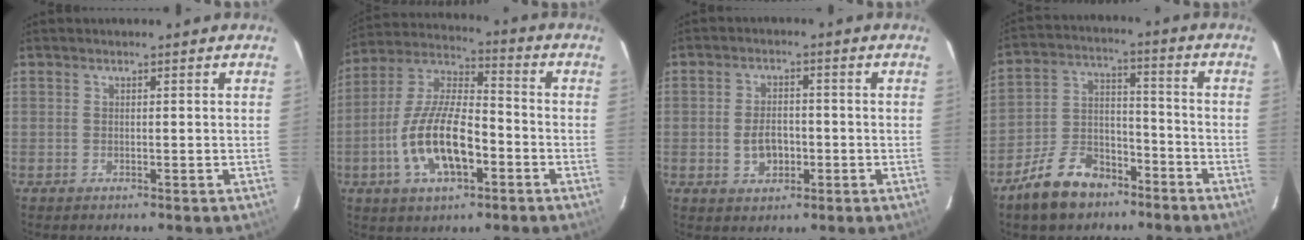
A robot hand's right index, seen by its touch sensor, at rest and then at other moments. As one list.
[{"total": 15.5, "force": [-5.2, 6.4, 13.2], "torque": [-0.269, 0.002, -0.093]}, {"total": 5.1, "force": [-1.2, 3.4, 3.6], "torque": [-0.069, 0.005, -0.014]}, {"total": 12.1, "force": [-8.4, 6.7, 5.7], "torque": [-0.126, 0.028, -0.136]}]